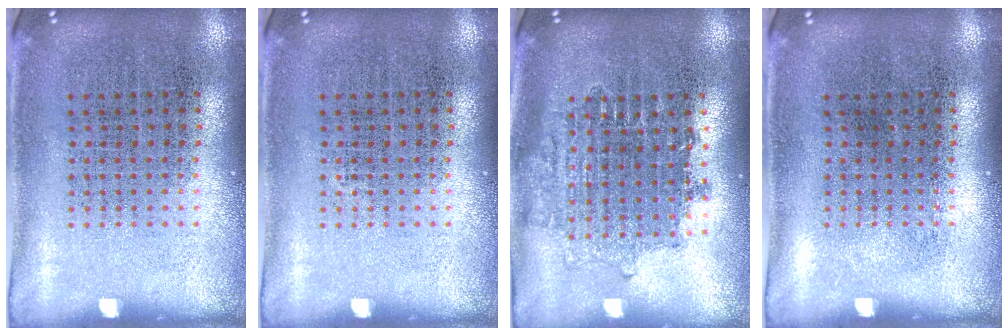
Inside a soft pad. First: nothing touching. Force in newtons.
{"total": 0.0}
{"total": 1.6, "press": 1.3, "slide": 0.9}
{"total": 0.0}